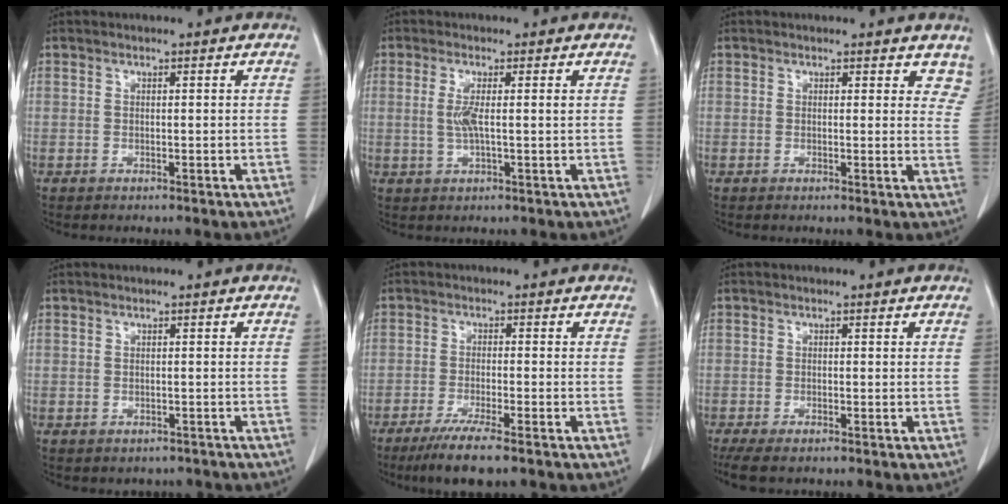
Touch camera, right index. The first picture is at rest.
{"total": 3.3, "force": [0.3, 0.1, 3.2], "torque": [-0.070, -0.003, 0.007]}
{"total": 5.4, "force": [4.6, 2.4, 1.3], "torque": [0.016, -0.013, 0.029]}
{"total": 2.7, "force": [-2.0, 1.7, 0.0], "torque": [0.000, 0.007, -0.028]}
{"total": 7.3, "force": [-5.3, 0.3, 5.0], "torque": [-0.085, -0.018, -0.086]}
{"total": 5.6, "force": [-4.4, 1.6, 3.1], "torque": [-0.054, -0.011, -0.069]}